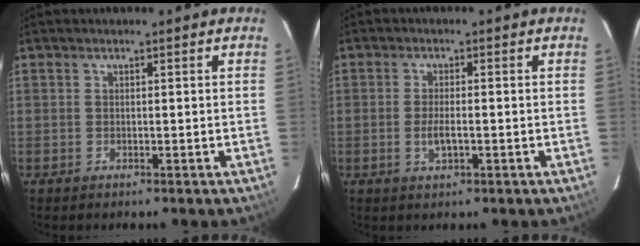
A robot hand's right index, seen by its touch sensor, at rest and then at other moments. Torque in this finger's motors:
{"motor_torque": [-0.14, -0.11, 0.07, 0.00]}